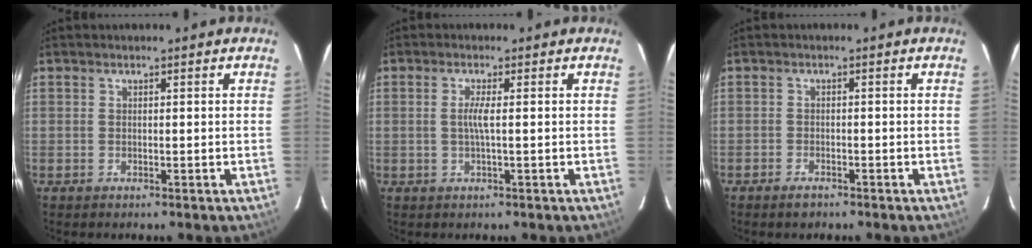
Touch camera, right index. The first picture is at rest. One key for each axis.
{"total": 2.3, "fx": -0.1, "fy": -0.3, "fz": 2.3, "tx": -0.044, "ty": -0.001, "tz": -0.004}
{"total": 2.1, "fx": -1.7, "fy": 0.9, "fz": 0.8, "tx": -0.023, "ty": 0.001, "tz": -0.030}